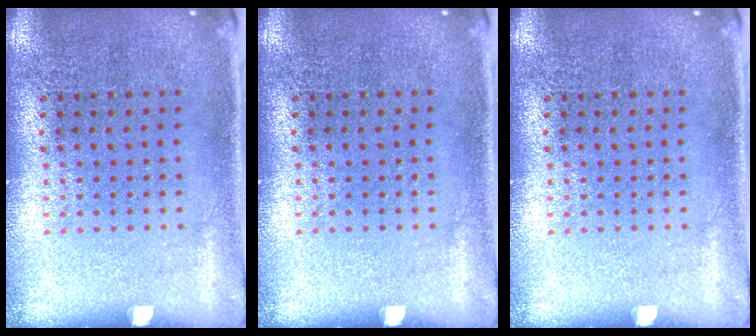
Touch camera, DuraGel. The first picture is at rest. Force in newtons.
{"total": 0.0}
{"total": 0.0}